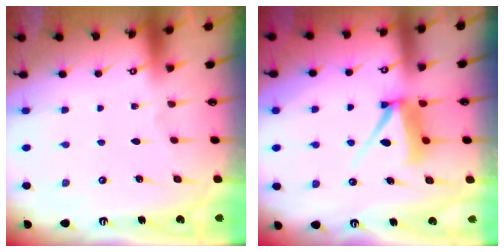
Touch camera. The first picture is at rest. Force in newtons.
{"total": 8.2, "press": 8.1, "slide": 0.9}